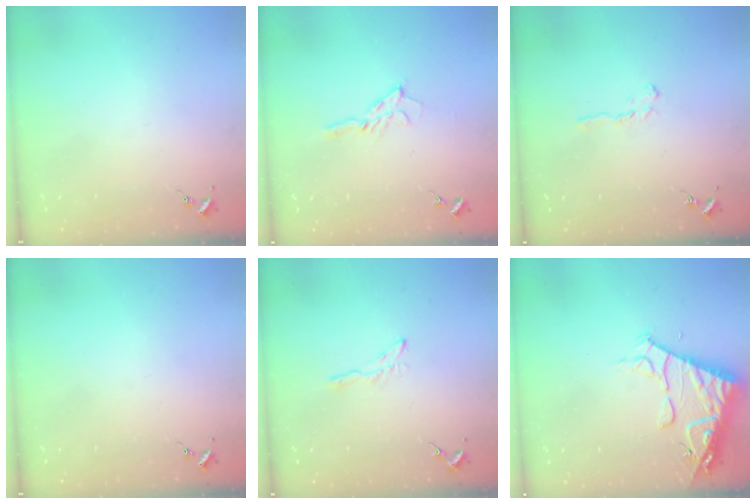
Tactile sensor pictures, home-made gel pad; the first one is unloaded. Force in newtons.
{"total": 6.5, "press": 6.5, "slide": 0.7}
{"total": 5.5, "press": 5.5, "slide": 0.6}
{"total": 0.0}
{"total": 4.2, "press": 4.2, "slide": 0.5}
{"total": 13.9, "press": 13.8, "slide": 1.7}